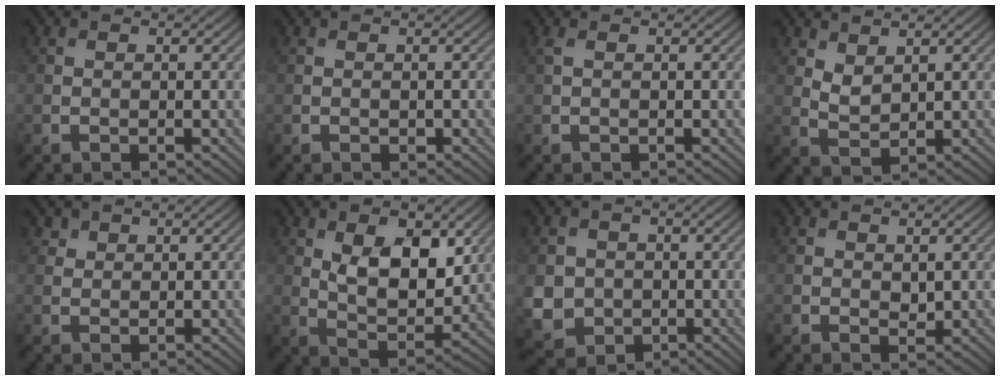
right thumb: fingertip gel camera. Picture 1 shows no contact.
{"total": 0.6, "force": [-0.2, 0.3, 0.4], "torque": [-0.006, -0.003, -0.002]}
{"total": 1.0, "force": [0.4, 0.3, 0.8], "torque": [-0.025, 0.004, 0.008]}
{"total": 2.7, "force": [1.7, 1.3, 1.5], "torque": [-0.039, -0.006, 0.040]}
{"total": 1.4, "force": [1.0, 0.9, 0.2], "torque": [-0.002, 0.001, 0.021]}
{"total": 9.9, "force": [3.1, 5.1, 7.8], "torque": [-0.142, -0.011, 0.056]}
{"total": 5.5, "force": [-0.5, 5.1, 2.0], "torque": [-0.068, -0.024, -0.016]}
{"total": 1.2, "force": [0.4, 0.8, 0.9], "torque": [-0.015, -0.005, 0.009]}